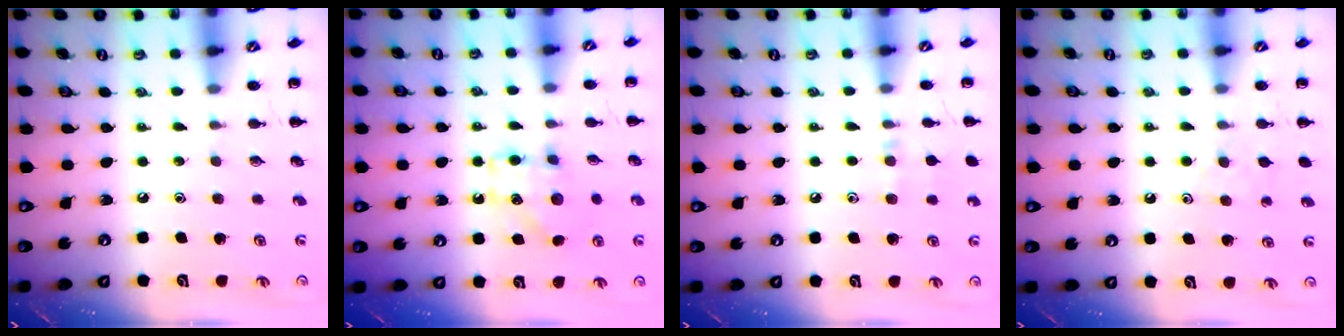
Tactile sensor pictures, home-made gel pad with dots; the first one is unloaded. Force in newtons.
{"total": 8.0, "press": 7.9, "slide": 1.1}
{"total": 6.9, "press": 6.5, "slide": 2.2}
{"total": 5.4, "press": 5.1, "slide": 1.8}